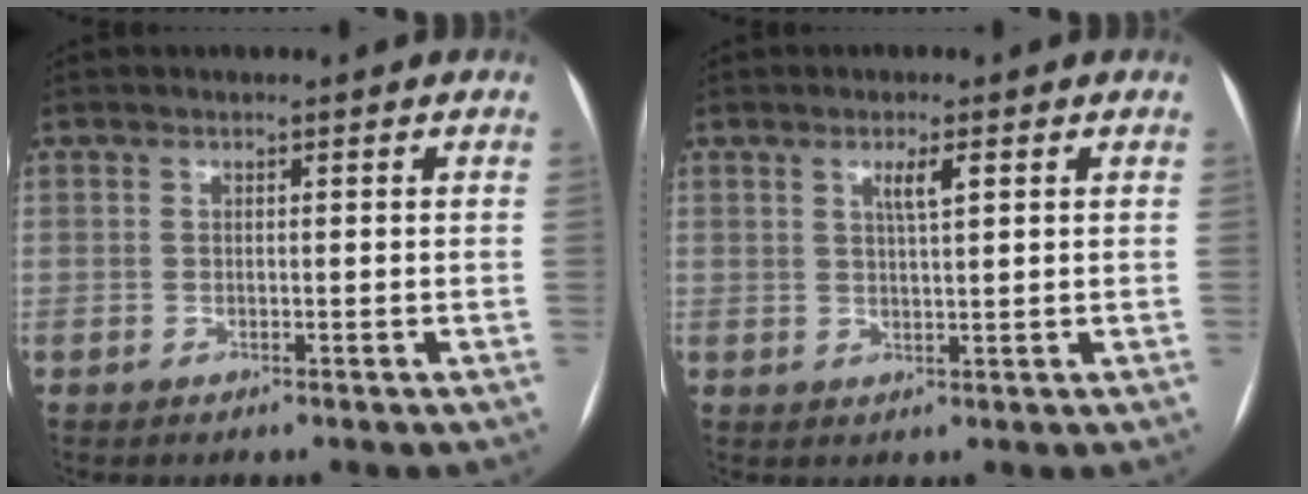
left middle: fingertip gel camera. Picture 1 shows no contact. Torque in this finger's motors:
{"motor_torque": [0.15, -0.15, 0.03, 0.01]}